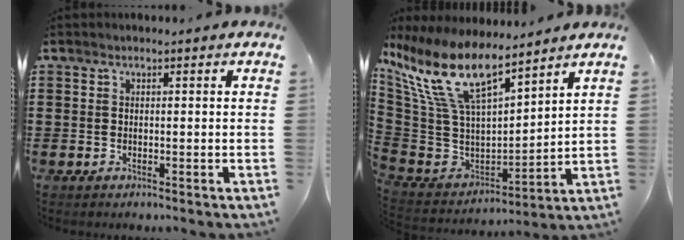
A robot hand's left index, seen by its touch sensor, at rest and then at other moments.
{"total": 14.0, "force": [9.2, 4.5, 9.5], "torque": [-0.231, -0.060, 0.162]}